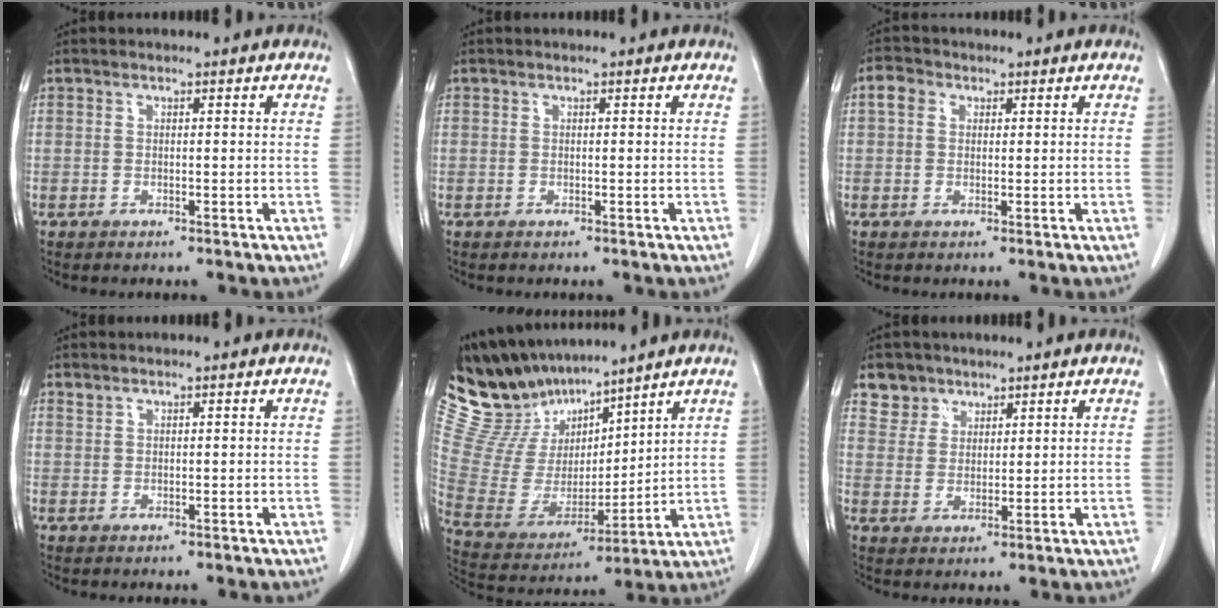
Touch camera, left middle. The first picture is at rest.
{"total": 0.0}
{"total": 2.6, "force": [0.8, 2.1, 1.3], "torque": [-0.027, 0.015, 0.015]}
{"total": 0.6, "force": [0.6, 0.1, 0.1], "torque": [-0.007, 0.004, 0.015]}
{"total": 14.5, "force": [13.2, 4.3, 4.5], "torque": [-0.107, 0.012, 0.267]}
{"total": 4.2, "force": [3.1, 2.8, -0.4], "torque": [0.016, 0.003, 0.054]}